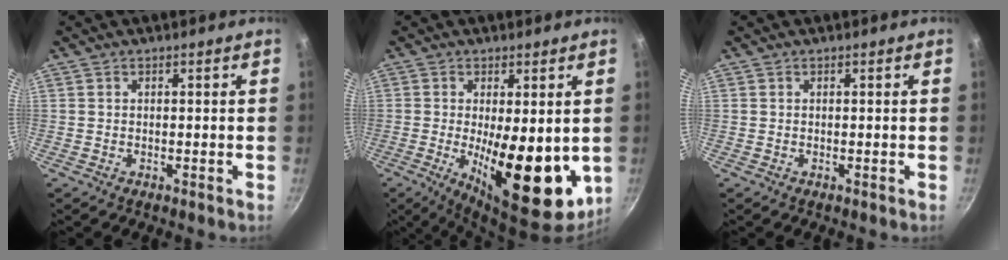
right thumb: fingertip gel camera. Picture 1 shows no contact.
{"total": 16.2, "force": [-1.8, 6.1, 14.9], "torque": [-0.195, -0.021, -0.014]}
{"total": 0.0}